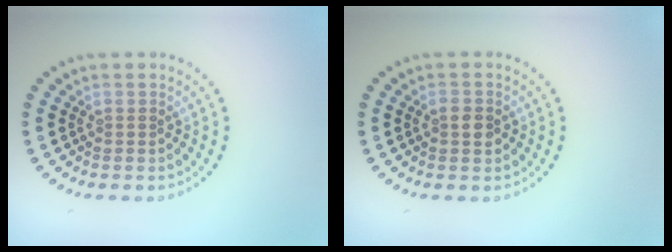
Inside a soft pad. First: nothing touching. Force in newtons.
{"total": 1.9, "press": 1.9, "slide": 0.1}